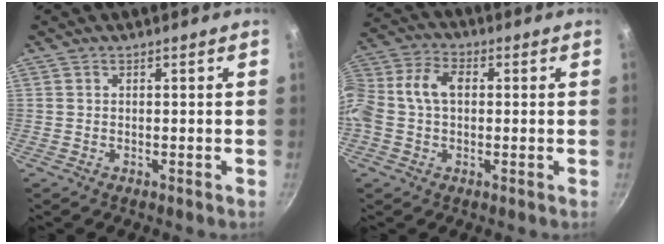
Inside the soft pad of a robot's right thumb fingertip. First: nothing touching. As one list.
[{"total": 11.8, "force": [0.5, 8.2, 8.5], "torque": [-0.160, 0.037, -0.010]}]